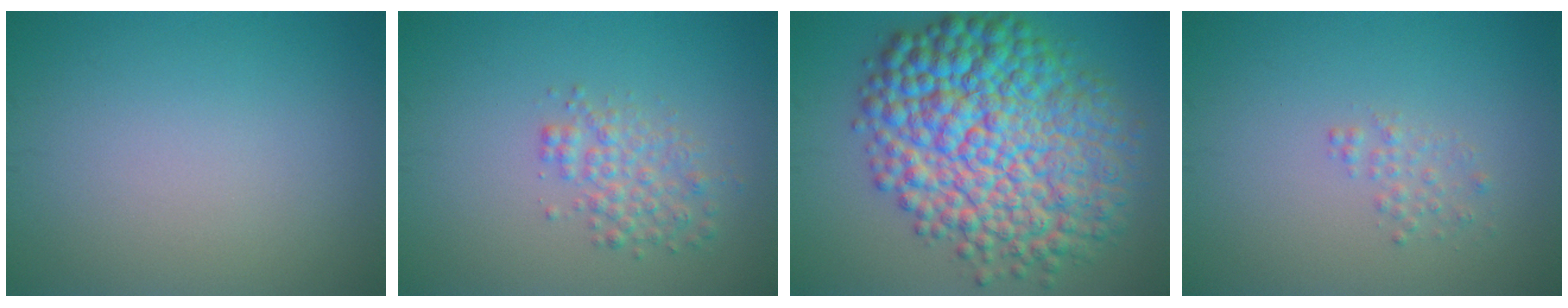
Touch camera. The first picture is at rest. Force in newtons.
{"total": 2.6, "press": 2.6, "slide": 0.1}
{"total": 13.6, "press": 13.6, "slide": 0.1}
{"total": 1.1, "press": 1.1, "slide": 0.0}